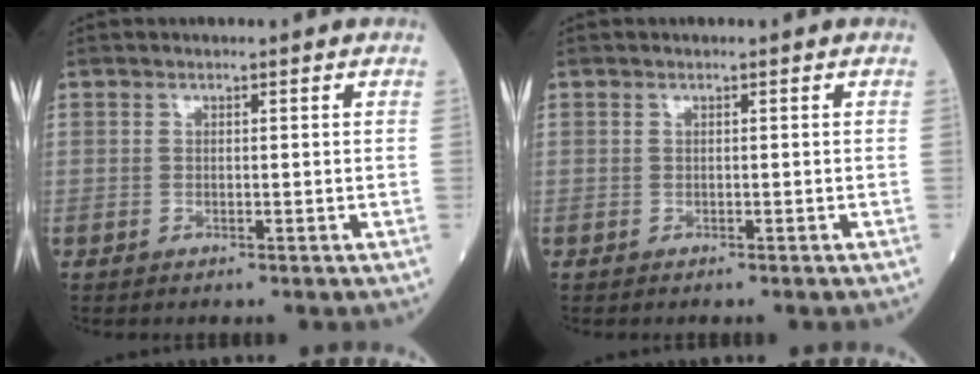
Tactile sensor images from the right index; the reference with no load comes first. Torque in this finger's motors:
{"motor_torque": [-0.09, -0.03, 0.07, 0.01]}